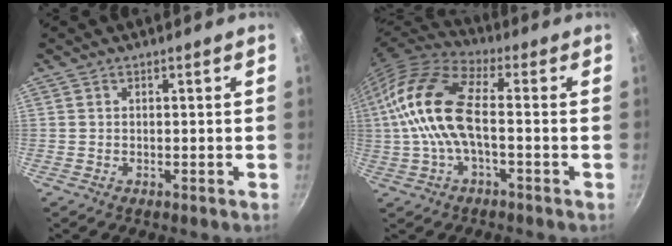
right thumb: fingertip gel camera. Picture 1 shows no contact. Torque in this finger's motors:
{"motor_torque": [-0.57, 1.65, 1.77, -0.35, 0.29]}